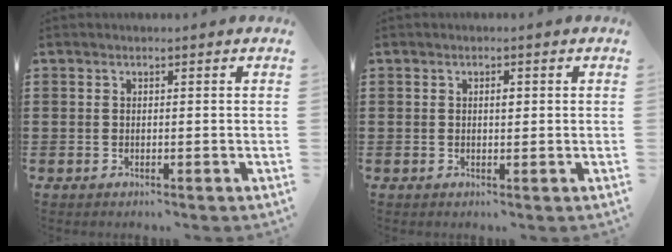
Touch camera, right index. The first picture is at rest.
{"total": 1.1, "force": [0.2, 0.4, 1.0], "torque": [-0.021, 0.001, 0.003]}